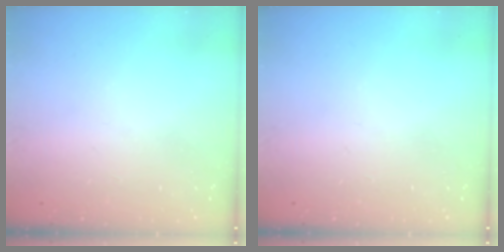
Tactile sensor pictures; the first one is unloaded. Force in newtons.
{"total": 0.0}